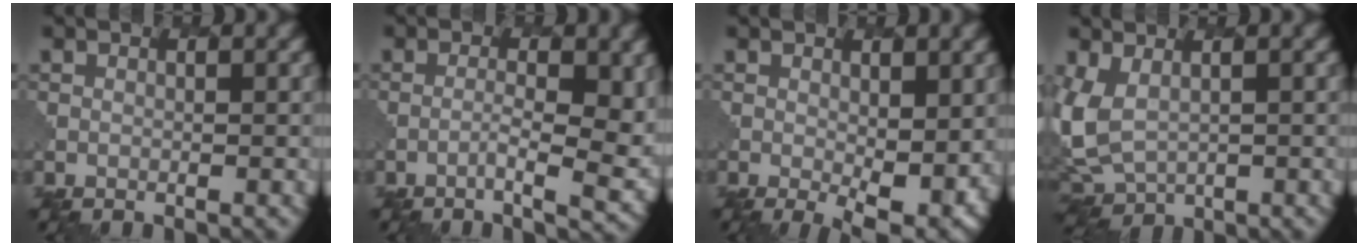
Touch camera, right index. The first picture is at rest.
{"total": 4.5, "force": [-0.9, 1.2, 4.3], "torque": [-0.076, -0.004, -0.015]}
{"total": 4.8, "force": [0.1, 1.9, 4.4], "torque": [-0.064, -0.018, 0.009]}
{"total": 5.3, "force": [1.0, 3.6, 3.7], "torque": [-0.098, -0.010, 0.021]}